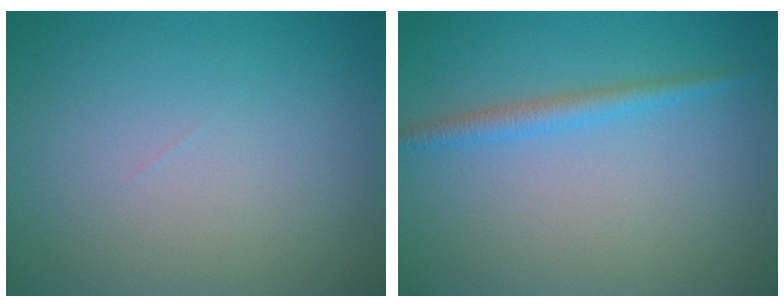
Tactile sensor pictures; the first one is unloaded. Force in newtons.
{"total": 1.9, "press": 1.9, "slide": 0.1}